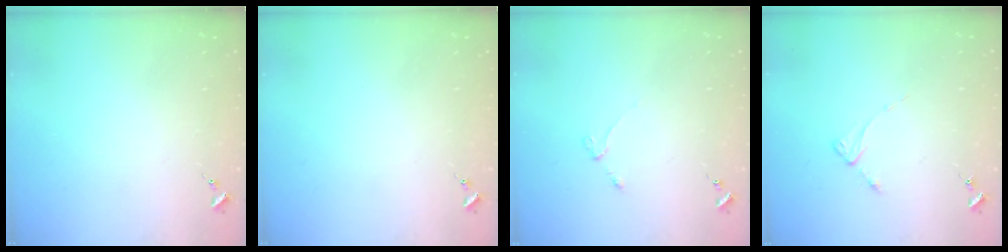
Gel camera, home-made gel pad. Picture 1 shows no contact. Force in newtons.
{"total": 0.0}
{"total": 3.1, "press": 3.0, "slide": 0.4}
{"total": 2.4, "press": 2.4, "slide": 0.3}